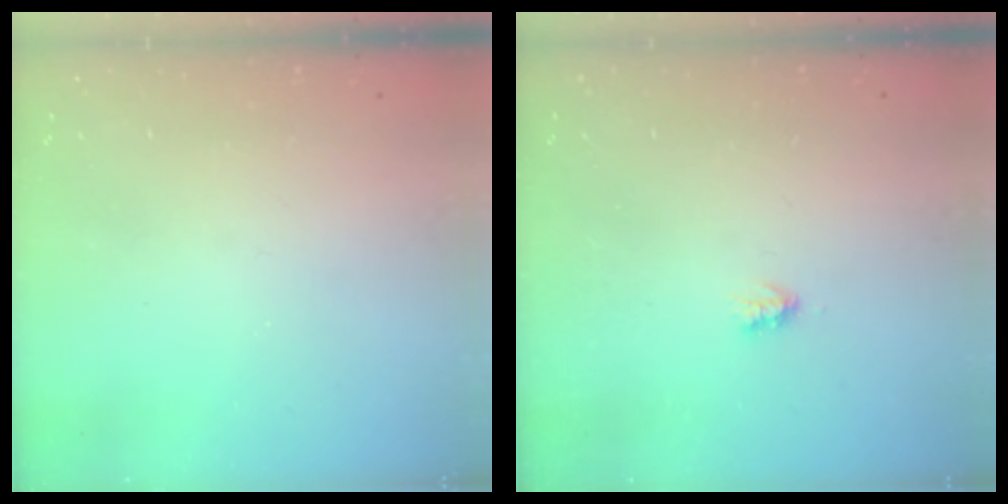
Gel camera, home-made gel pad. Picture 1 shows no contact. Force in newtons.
{"total": 1.7, "press": 1.7, "slide": 0.3}